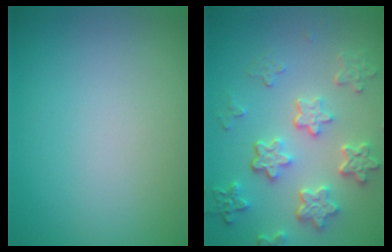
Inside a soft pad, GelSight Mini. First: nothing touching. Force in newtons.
{"total": 5.7, "press": 4.3, "slide": 3.7}